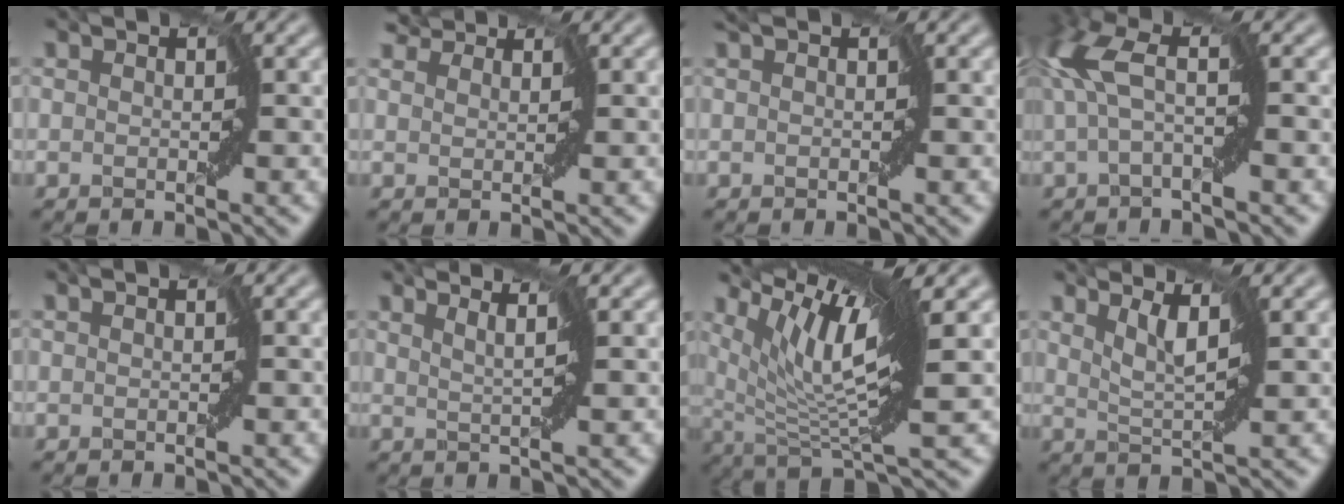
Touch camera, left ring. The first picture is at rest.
{"total": 1.6, "force": [1.4, 0.7, 0.5], "torque": [-0.018, 0.002, 0.013]}
{"total": 0.5, "force": [0.3, 0.1, 0.5], "torque": [-0.012, 0.001, 0.003]}
{"total": 5.1, "force": [0.9, 1.2, 4.8], "torque": [-0.117, 0.024, 0.003]}
{"total": 0.0}
{"total": 3.1, "force": [2.3, 0.5, 2.0], "torque": [-0.027, 0.006, 0.008]}
{"total": 8.8, "force": [4.7, 1.4, 7.2], "torque": [-0.131, 0.006, 0.091]}
{"total": 2.6, "force": [2.0, -0.1, 1.7], "torque": [-0.036, -0.003, 0.036]}